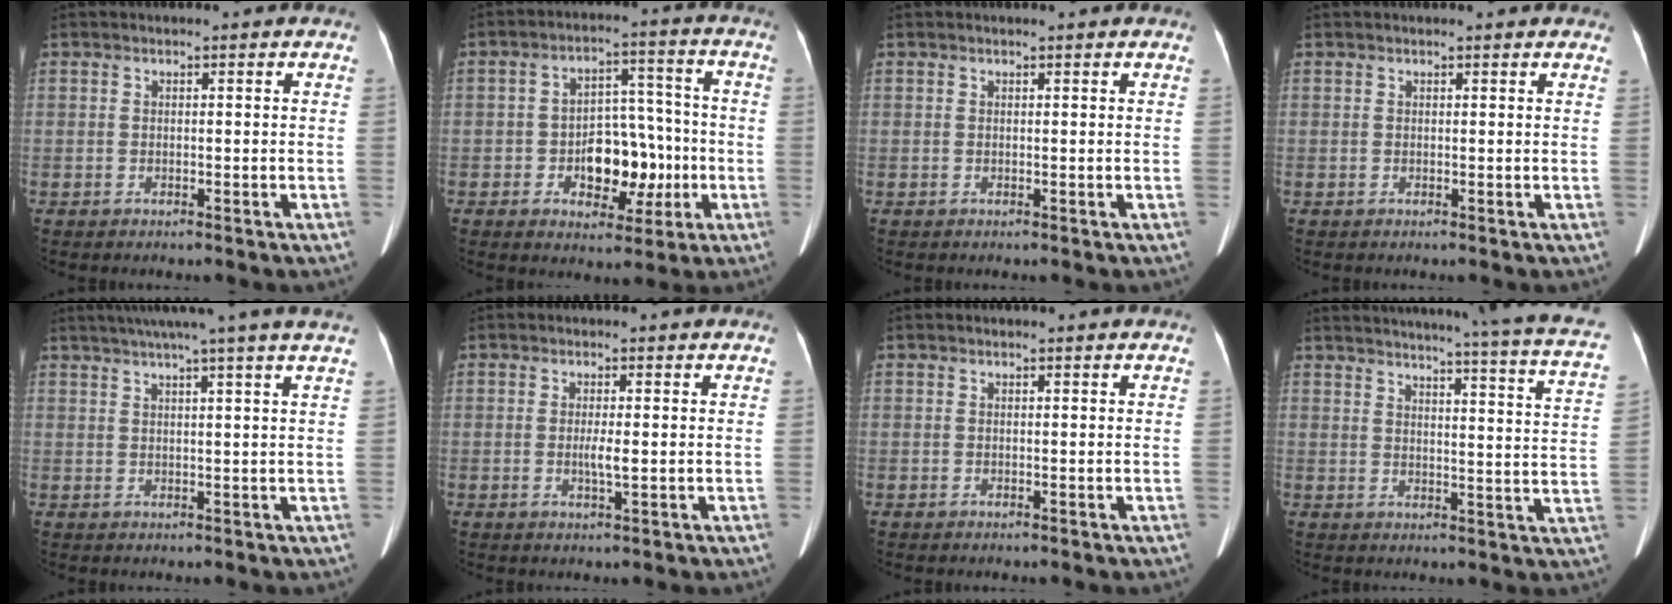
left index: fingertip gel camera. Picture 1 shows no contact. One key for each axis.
{"total": 9.7, "fx": -2.4, "fy": 5.7, "fz": 7.4, "tx": -0.110, "ty": 0.028, "tz": -0.030}
{"total": 0.9, "fx": 0.9, "fy": -0.1, "fz": 0.4, "tx": -0.006, "ty": 0.011, "tz": 0.013}
{"total": 4.5, "fx": 4.1, "fy": 0.9, "fz": 1.6, "tx": -0.014, "ty": 0.023, "tz": 0.034}
{"total": 12.7, "fx": 10.3, "fy": -1.9, "fz": 7.2, "tx": -0.117, "ty": 0.007, "tz": 0.125}
{"total": 2.0, "fx": 0.0, "fy": 0.1, "fz": 2.0, "tx": -0.039, "ty": -0.003, "tz": -0.002}
{"total": 1.0, "fx": 1.0, "fy": 0.0, "fz": 0.3, "tx": -0.007, "ty": 0.014, "tz": 0.013}
{"total": 24.3, "fx": 20.8, "fy": 0.4, "fz": 12.6, "tx": -0.175, "ty": -0.046, "tz": 0.237}